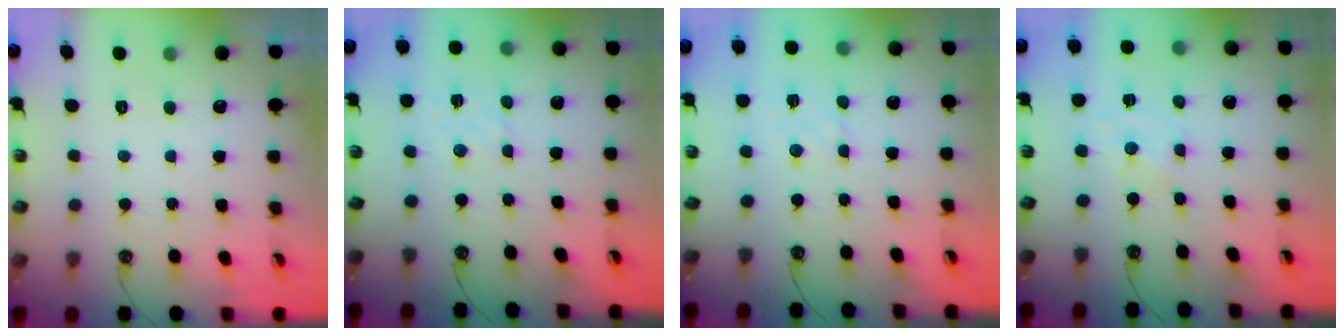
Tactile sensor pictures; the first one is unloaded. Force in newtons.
{"total": 2.4, "press": 2.4, "slide": 0.4}
{"total": 2.4, "press": 2.4, "slide": 0.4}
{"total": 0.0}